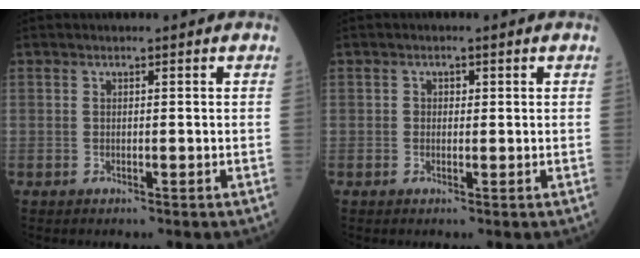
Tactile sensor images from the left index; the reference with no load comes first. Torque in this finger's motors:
{"motor_torque": [-0.10, 0.12, 0.01, -0.01]}